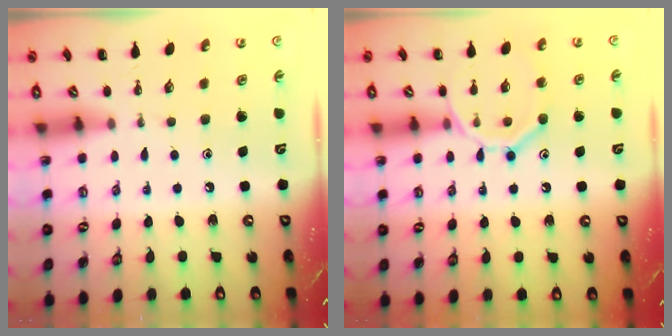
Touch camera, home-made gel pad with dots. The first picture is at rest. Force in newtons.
{"total": 13.0, "press": 12.9, "slide": 1.1}